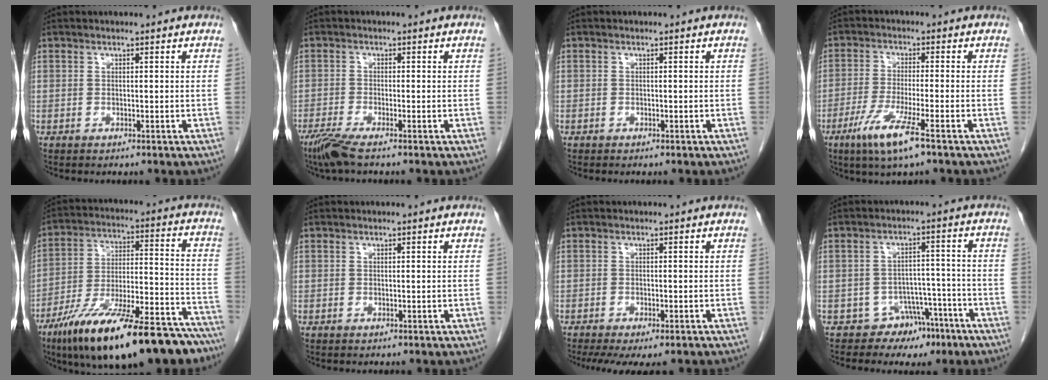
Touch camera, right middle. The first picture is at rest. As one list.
[{"total": 3.8, "force": [-2.9, 0.0, 2.5], "torque": [-0.055, -0.011, -0.062]}, {"total": 0.0}, {"total": 7.6, "force": [-4.3, 0.0, 6.3], "torque": [-0.129, -0.023, -0.080]}, {"total": 27.6, "force": [-20.8, 6.0, 17.1], "torque": [-0.218, 0.008, -0.321]}, {"total": 0.0}, {"total": 8.2, "force": [-6.3, 2.3, 4.7], "torque": [-0.070, -0.012, -0.092]}, {"total": 5.7, "force": [-3.9, 4.2, 0.6], "torque": [0.003, 0.018, -0.051]}]